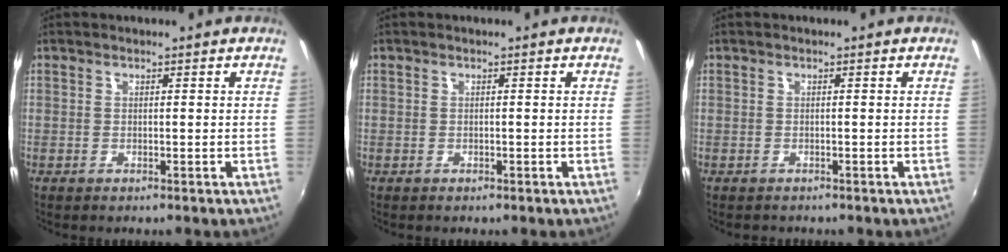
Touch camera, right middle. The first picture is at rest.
{"total": 0.6, "force": [-0.4, 0.5, 0.0], "torque": [0.002, -0.002, -0.006]}
{"total": 0.8, "force": [-0.7, 0.4, -0.1], "torque": [-0.003, -0.001, -0.011]}